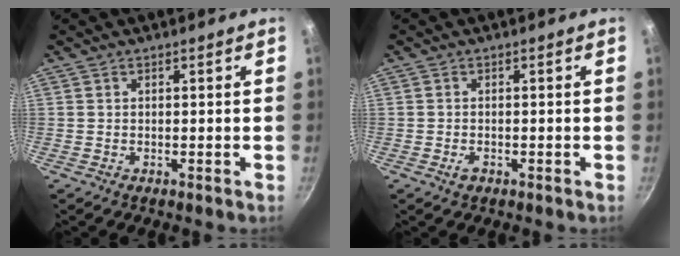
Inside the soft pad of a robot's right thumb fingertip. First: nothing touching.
{"total": 1.5, "force": [-0.7, 0.9, 1.0], "torque": [-0.020, 0.002, -0.015]}